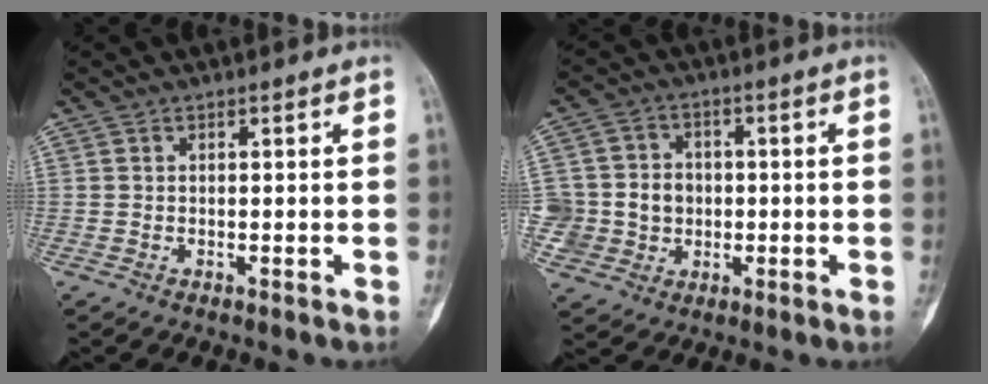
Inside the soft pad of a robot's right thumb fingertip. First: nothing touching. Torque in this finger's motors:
{"motor_torque": [1.42, 1.26, 0.75, -0.61, 0.09]}